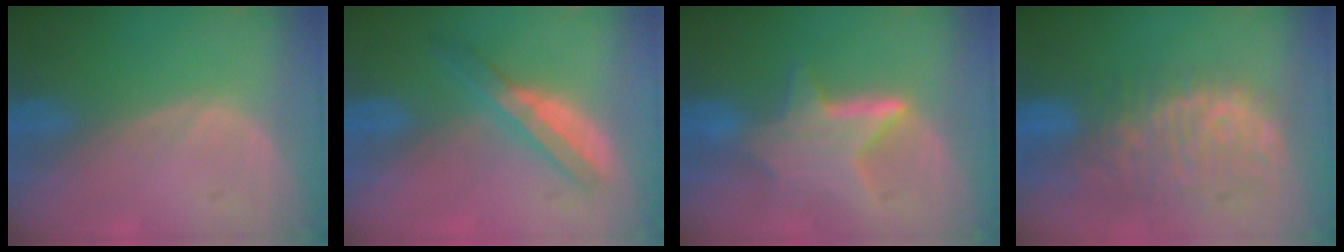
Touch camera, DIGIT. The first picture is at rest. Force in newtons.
{"total": 4.9, "press": 4.8, "slide": 0.7}
{"total": 6.3, "press": 6.3, "slide": 0.5}
{"total": 11.0, "press": 9.6, "slide": 5.4}